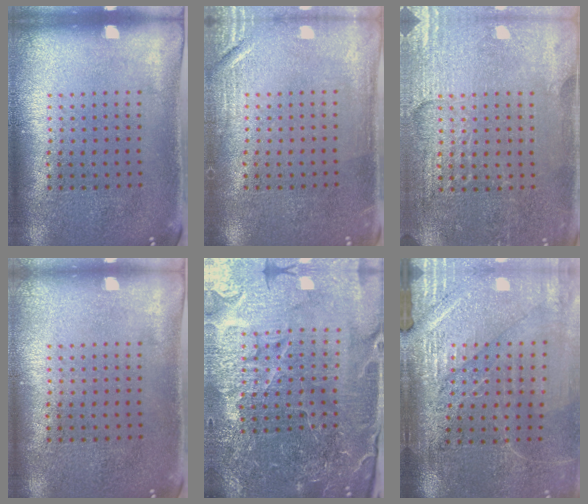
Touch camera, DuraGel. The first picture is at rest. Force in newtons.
{"total": 2.1, "press": 2.0, "slide": 0.4}
{"total": 3.2, "press": 3.1, "slide": 0.6}
{"total": 0.0}
{"total": 5.5, "press": 5.2, "slide": 1.9}
{"total": 3.5, "press": 3.3, "slide": 1.1}